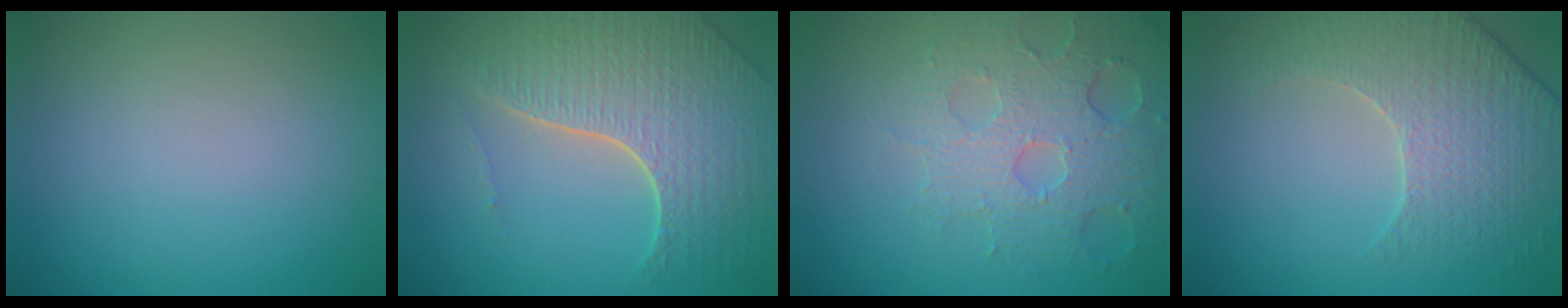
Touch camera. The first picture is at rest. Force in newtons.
{"total": 7.3, "press": 5.2, "slide": 5.1}
{"total": 4.6, "press": 4.3, "slide": 1.6}
{"total": 3.9, "press": 3.7, "slide": 0.9}